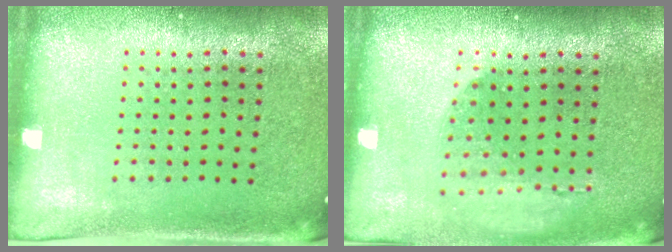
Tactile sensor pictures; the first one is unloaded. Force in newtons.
{"total": 1.2, "press": 1.2, "slide": 0.0}